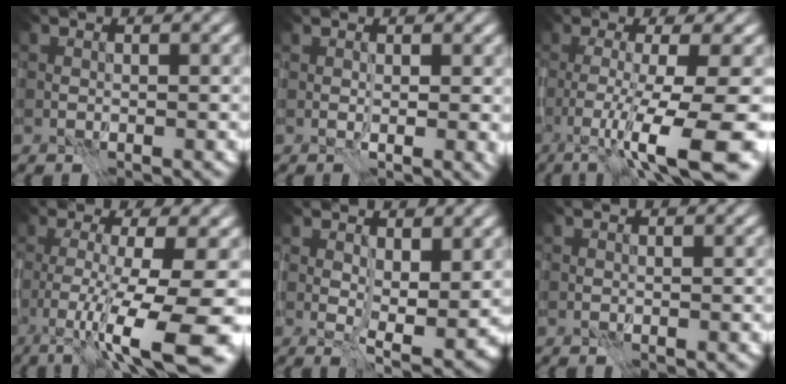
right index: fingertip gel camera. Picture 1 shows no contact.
{"total": 1.8, "force": [0.5, 0.5, 1.7], "torque": [-0.022, 0.000, 0.011]}
{"total": 10.8, "force": [-3.8, 1.9, 9.9], "torque": [-0.137, -0.009, -0.054]}
{"total": 11.9, "force": [-4.1, 2.3, 10.9], "torque": [-0.160, -0.009, -0.054]}
{"total": 5.9, "force": [1.5, 2.1, 5.3], "torque": [-0.084, -0.008, 0.036]}
{"total": 0.0}